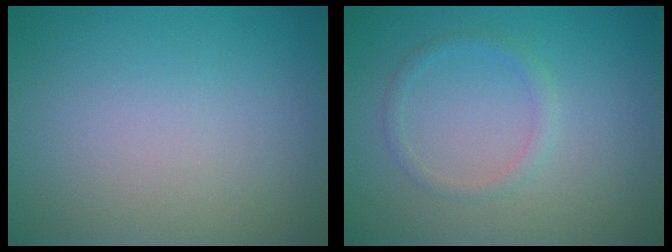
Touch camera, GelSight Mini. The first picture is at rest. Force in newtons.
{"total": 1.3, "press": 1.3, "slide": 0.1}